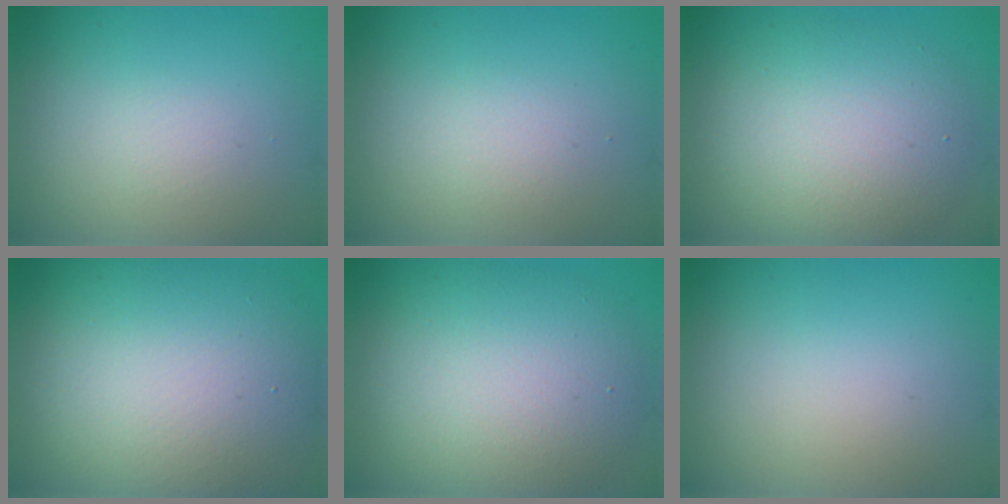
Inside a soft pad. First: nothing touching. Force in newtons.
{"total": 1.3, "press": 1.3, "slide": 0.0}
{"total": 6.7, "press": 6.7, "slide": 0.3}
{"total": 13.9, "press": 13.8, "slide": 0.9}
{"total": 8.8, "press": 8.8, "slide": 0.7}
{"total": 0.0}